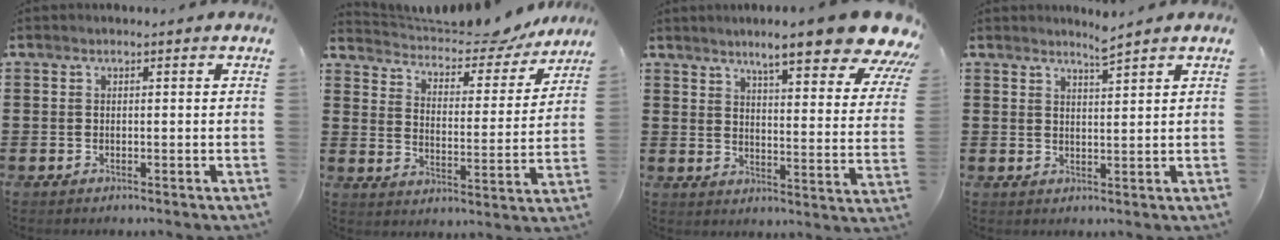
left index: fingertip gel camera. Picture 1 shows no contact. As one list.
[{"total": 5.2, "force": [4.9, 1.3, 1.1], "torque": [-0.041, -0.034, 0.079]}, {"total": 10.5, "force": [8.1, 0.9, 6.7], "torque": [-0.114, -0.049, 0.128]}, {"total": 2.7, "force": [2.5, -0.4, 1.0], "torque": [-0.024, -0.006, 0.046]}]